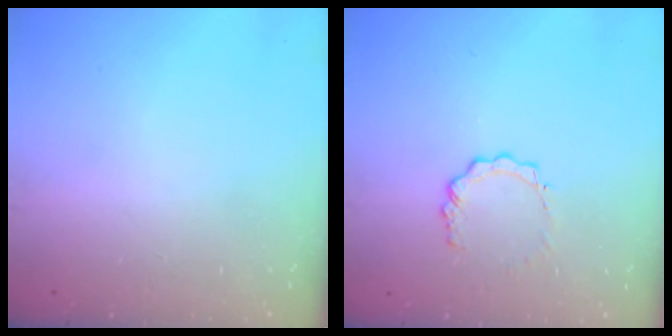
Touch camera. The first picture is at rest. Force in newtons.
{"total": 5.1, "press": 5.1, "slide": 0.5}